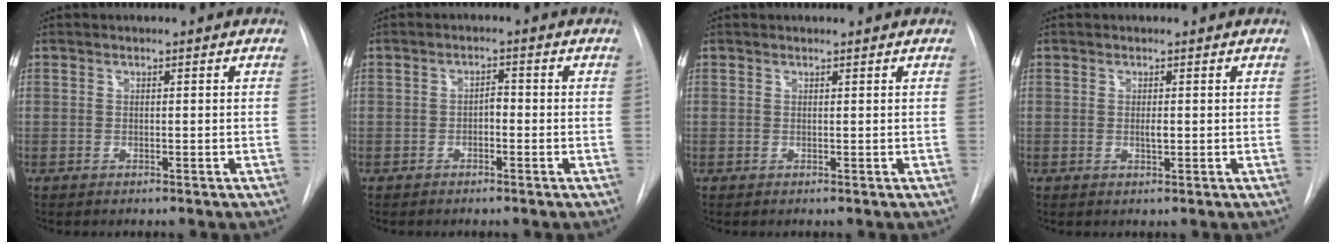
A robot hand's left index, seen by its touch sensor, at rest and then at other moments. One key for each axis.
{"total": 1.6, "fx": -0.6, "fy": 0.8, "fz": 1.3, "tx": -0.015, "ty": 0.006, "tz": -0.013}
{"total": 0.9, "fx": 0.9, "fy": 0.1, "fz": 0.1, "tx": -0.007, "ty": 0.009, "tz": 0.015}
{"total": 0.9, "fx": 0.1, "fy": 0.3, "fz": 0.8, "tx": -0.017, "ty": -0.003, "tz": 0.002}